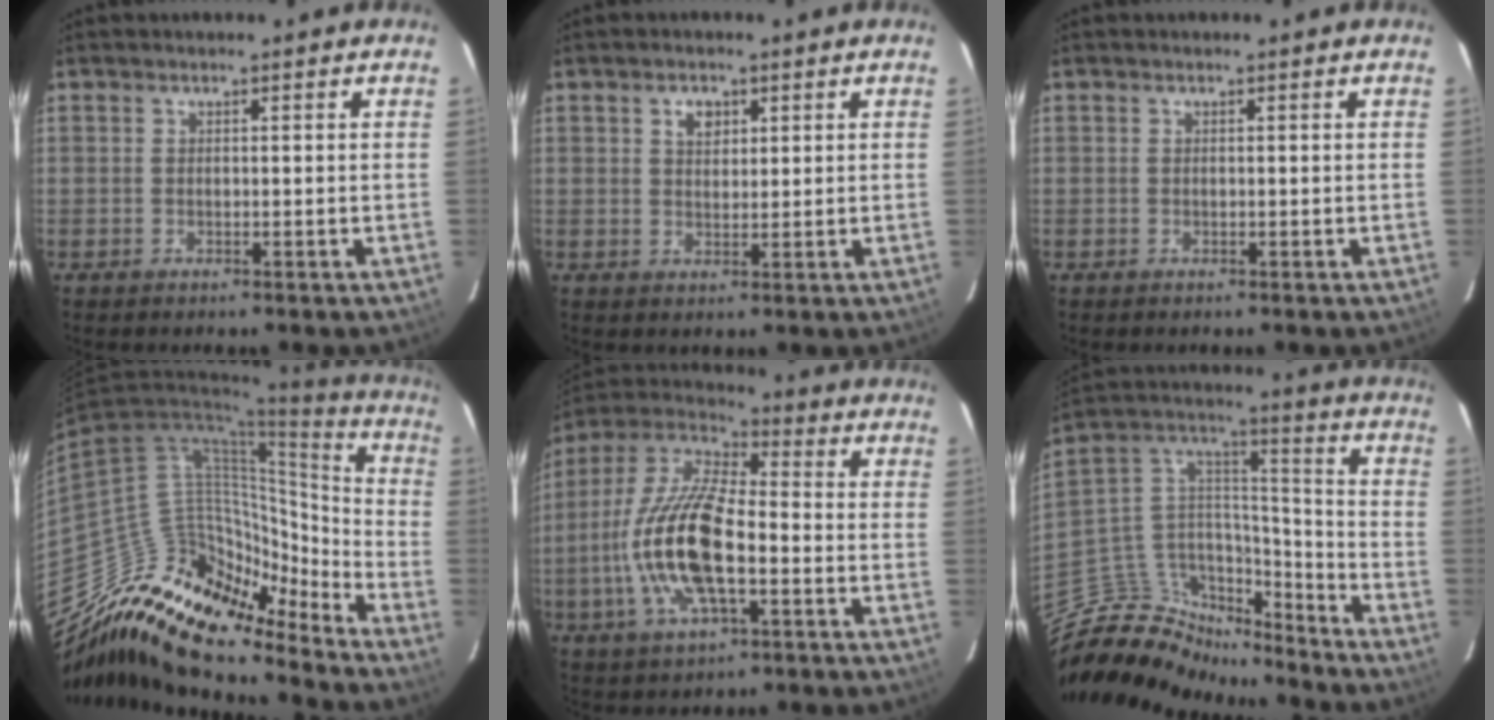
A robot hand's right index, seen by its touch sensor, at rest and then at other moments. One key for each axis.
{"total": 3.3, "fx": 1.5, "fy": 2.3, "fz": 1.8, "tx": -0.027, "ty": 0.007, "tz": 0.027}
{"total": 0.0}
{"total": 20.8, "fx": -18.0, "fy": 6.7, "fz": 8.0, "tx": -0.125, "ty": 0.024, "tz": -0.312}
{"total": 18.2, "fx": -4.1, "fy": 7.3, "fz": 16.2, "tx": -0.336, "ty": -0.002, "tz": -0.085}
{"total": 17.1, "fx": -13.5, "fy": 8.6, "fz": 6.2, "tx": -0.141, "ty": 0.063, "tz": -0.230}